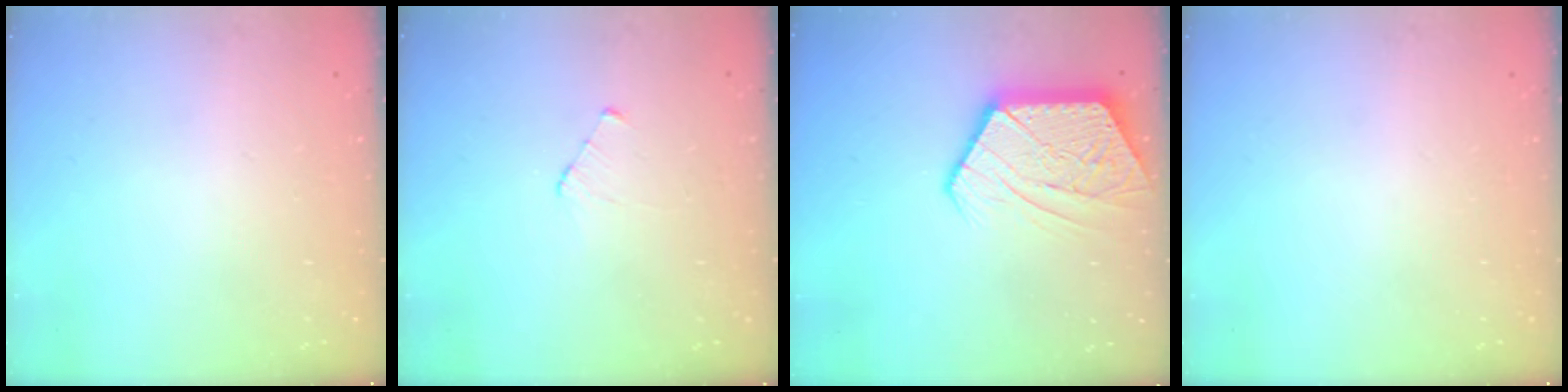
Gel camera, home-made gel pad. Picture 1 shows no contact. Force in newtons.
{"total": 3.9, "press": 3.8, "slide": 0.4}
{"total": 13.8, "press": 13.8, "slide": 0.9}
{"total": 0.0}